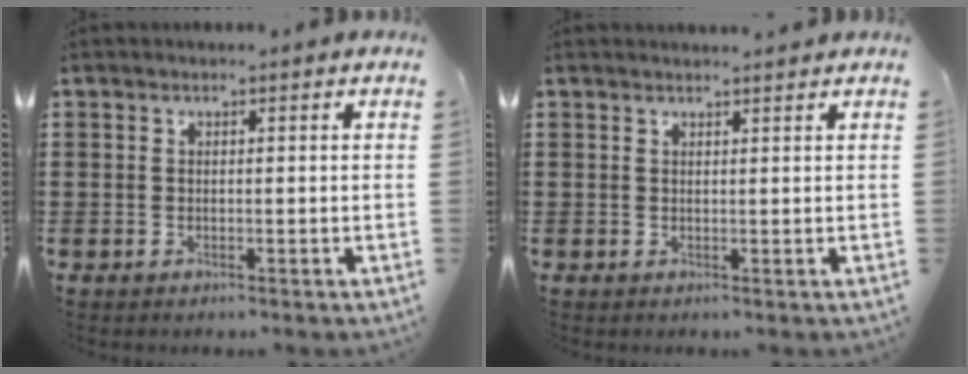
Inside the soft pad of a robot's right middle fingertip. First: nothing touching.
{"total": 1.1, "force": [1.0, -0.1, 0.2], "torque": [0.003, -0.005, 0.018]}